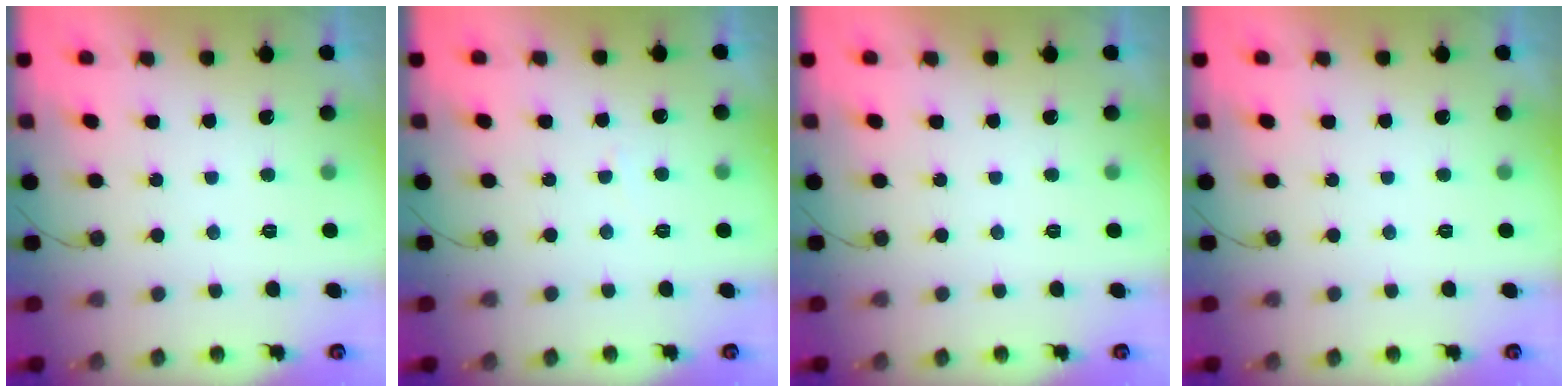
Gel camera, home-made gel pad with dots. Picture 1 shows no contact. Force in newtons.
{"total": 1.4, "press": 1.4, "slide": 0.1}
{"total": 0.0}
{"total": 0.0}